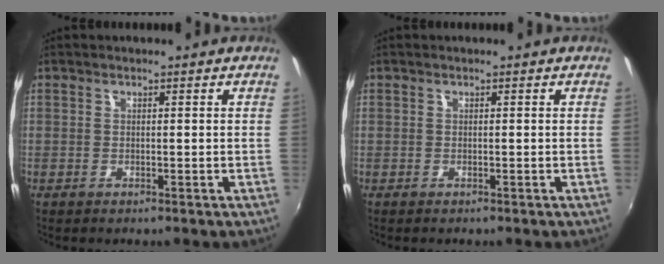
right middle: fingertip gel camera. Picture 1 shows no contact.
{"total": 0.0}